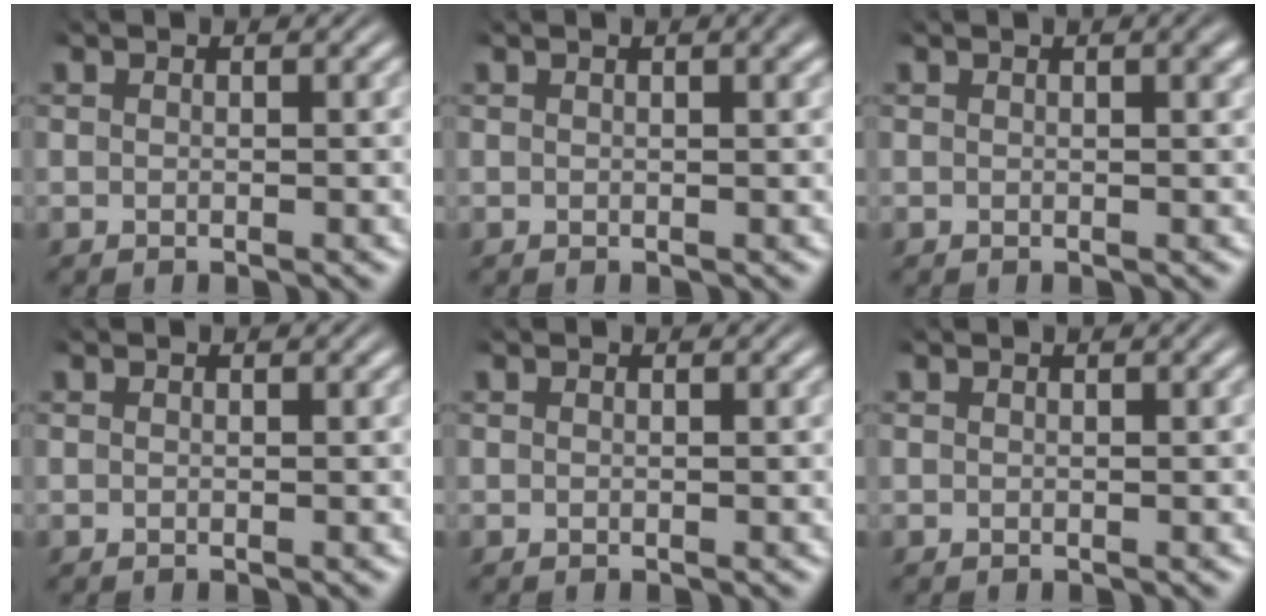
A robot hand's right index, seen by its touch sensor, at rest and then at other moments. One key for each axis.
{"total": 0.7, "fx": 0.4, "fy": -0.1, "fz": 0.6, "tx": -0.002, "ty": 0.005, "tz": 0.003}
{"total": 0.7, "fx": 0.3, "fy": -0.1, "fz": 0.7, "tx": -0.002, "ty": 0.003, "tz": 0.002}
{"total": 0.0}
{"total": 0.0}
{"total": 0.0}